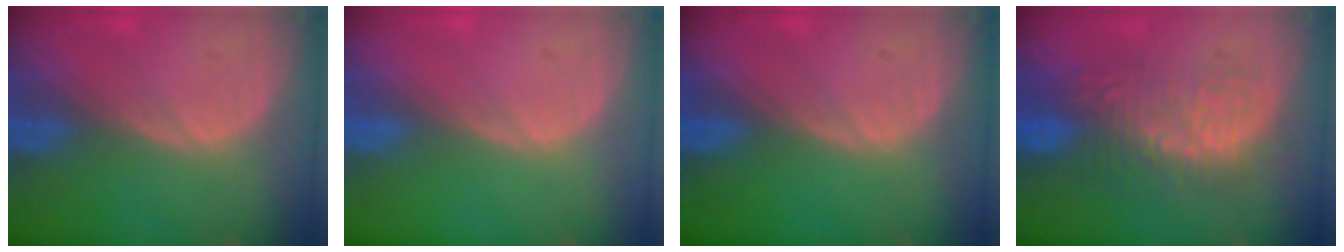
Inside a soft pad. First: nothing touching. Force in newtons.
{"total": 0.0}
{"total": 0.0}
{"total": 9.0, "press": 8.7, "slide": 2.2}